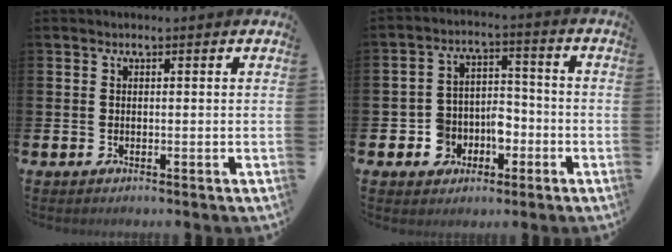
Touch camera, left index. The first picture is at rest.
{"total": 5.5, "force": [-2.1, 4.7, 1.8], "torque": [-0.045, 0.012, -0.040]}